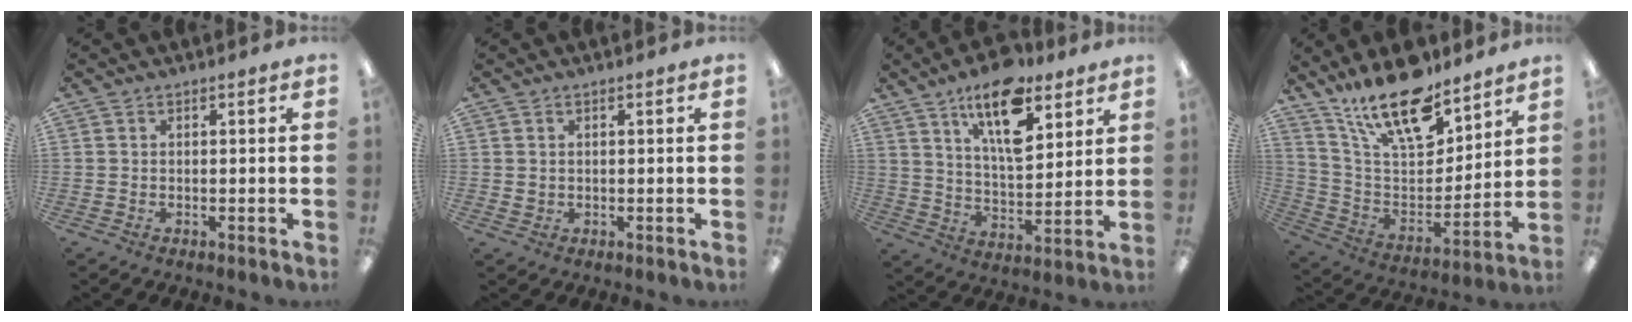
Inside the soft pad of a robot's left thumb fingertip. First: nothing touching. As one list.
[{"total": 0.8, "force": [0.3, 0.7, 0.1], "torque": [-0.004, 0.004, 0.006]}, {"total": 16.2, "force": [10.3, 7.0, 10.4], "torque": [-0.159, -0.047, 0.171]}, {"total": 20.0, "force": [14.9, 7.8, 10.8], "torque": [-0.199, -0.088, 0.264]}]